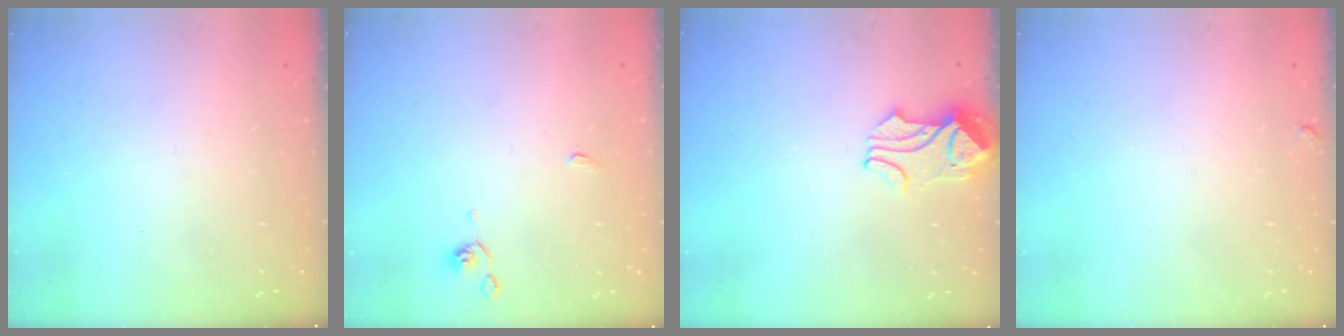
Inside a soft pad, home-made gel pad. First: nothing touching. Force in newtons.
{"total": 1.8, "press": 1.8, "slide": 0.3}
{"total": 2.7, "press": 2.6, "slide": 0.5}
{"total": 0.0}